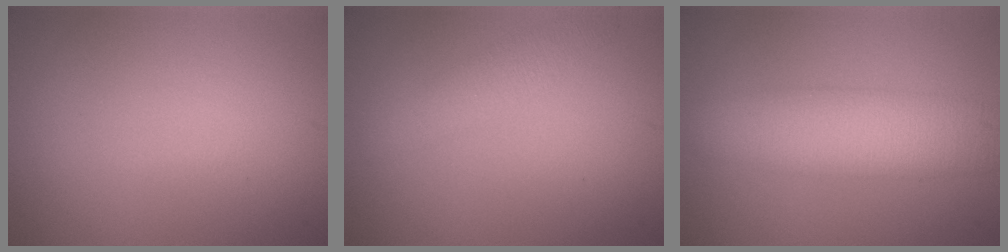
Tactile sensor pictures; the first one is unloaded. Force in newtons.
{"total": 2.6, "press": 2.6, "slide": 0.1}
{"total": 7.1, "press": 7.1, "slide": 0.2}